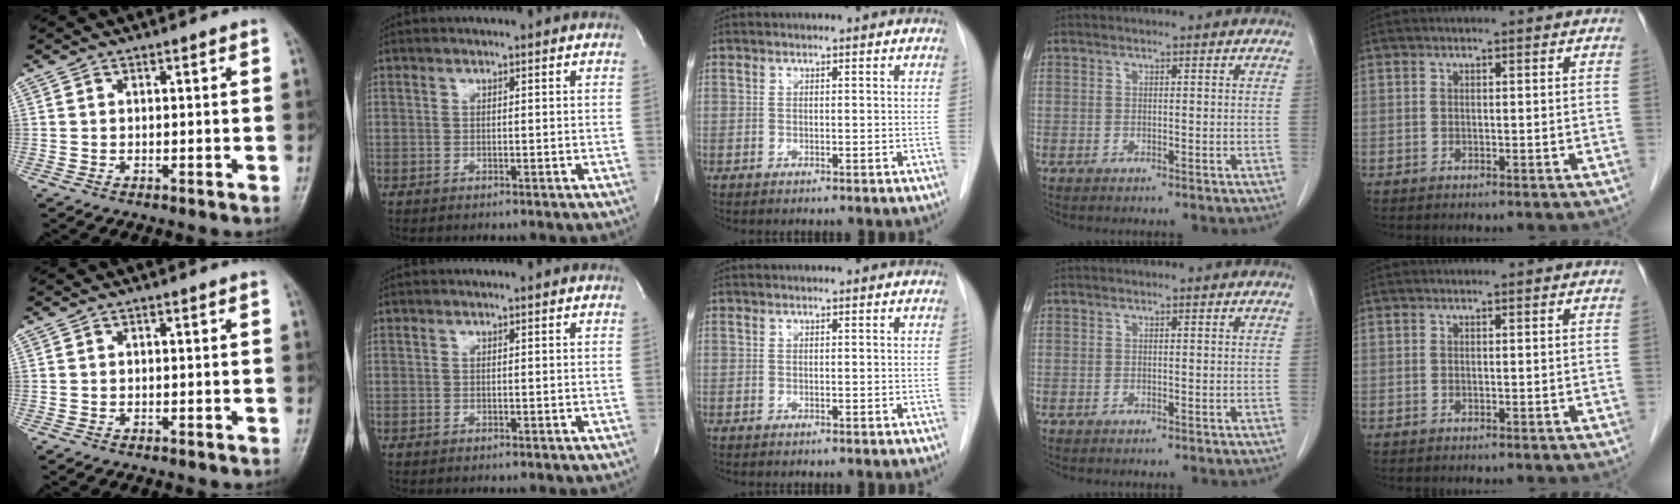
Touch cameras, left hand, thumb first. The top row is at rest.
{}